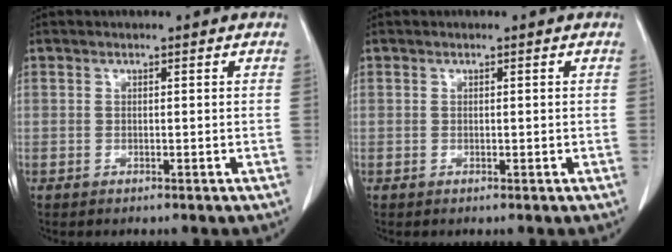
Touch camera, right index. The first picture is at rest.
{"total": 0.0}